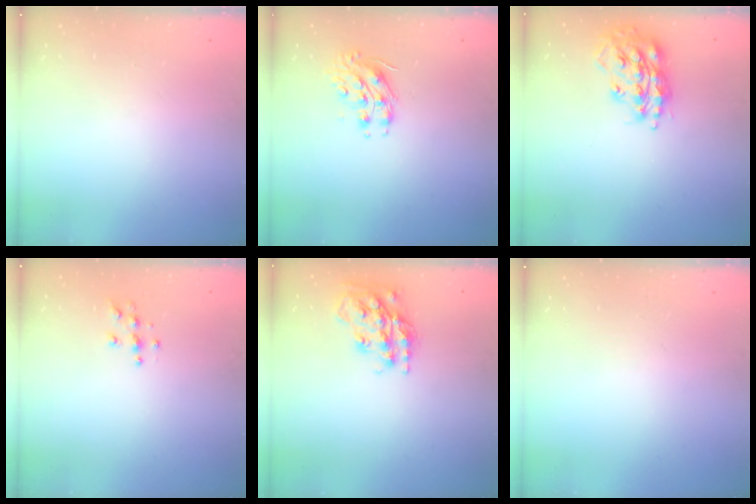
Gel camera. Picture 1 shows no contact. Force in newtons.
{"total": 8.7, "press": 8.7, "slide": 0.5}
{"total": 17.0, "press": 16.9, "slide": 1.4}
{"total": 4.0, "press": 3.9, "slide": 0.4}
{"total": 18.7, "press": 18.6, "slide": 1.5}
{"total": 0.0}